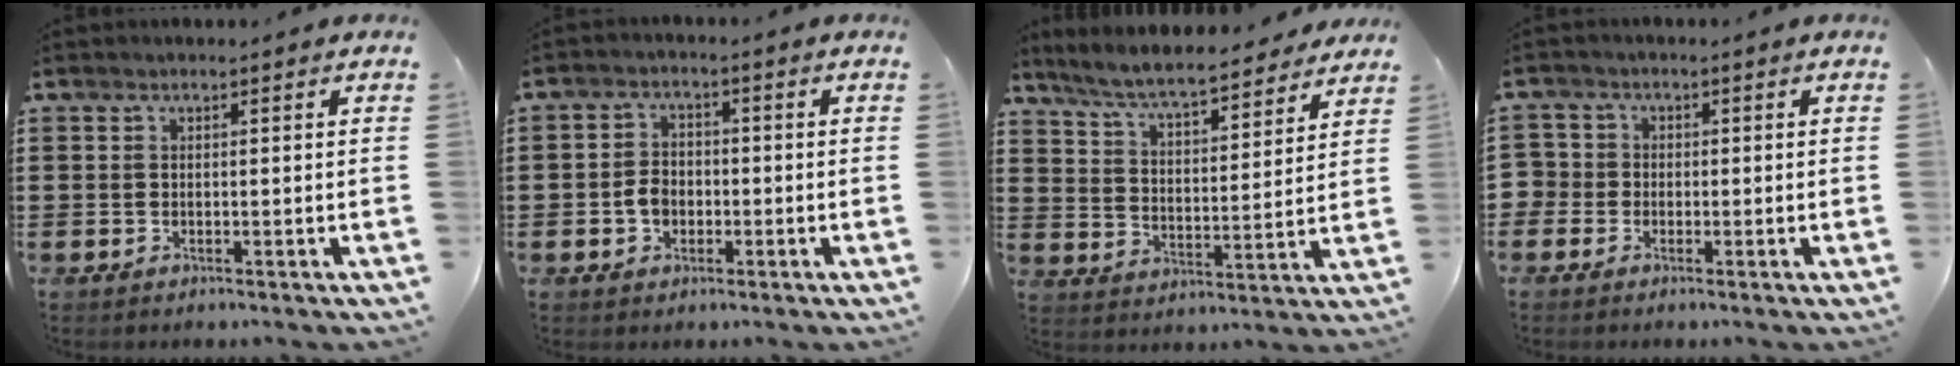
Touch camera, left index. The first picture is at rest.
{"total": 3.5, "force": [-1.0, 2.7, 2.0], "torque": [-0.049, 0.000, -0.023]}
{"total": 6.7, "force": [6.2, 0.3, 2.7], "torque": [-0.078, -0.037, 0.104]}
{"total": 2.4, "force": [-0.7, 2.3, -0.1], "torque": [-0.021, 0.002, -0.023]}